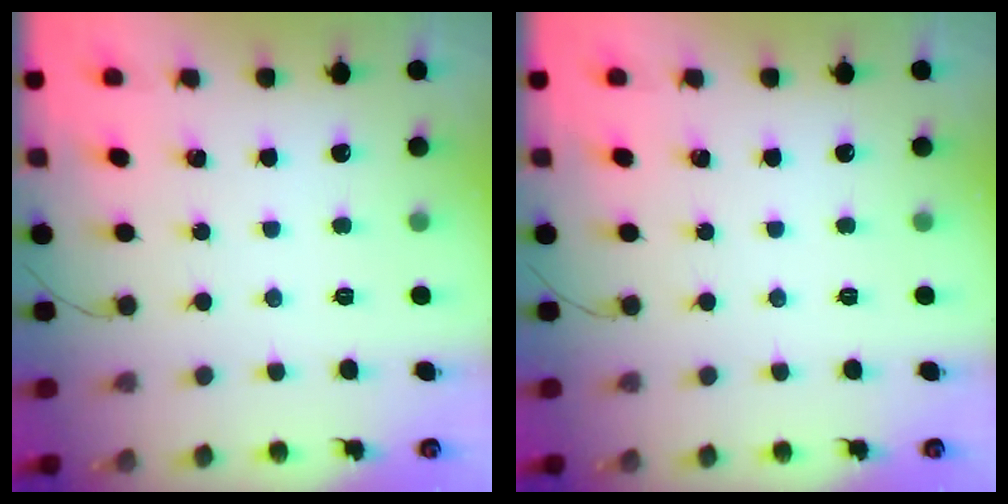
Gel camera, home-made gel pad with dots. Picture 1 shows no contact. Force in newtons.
{"total": 0.0}